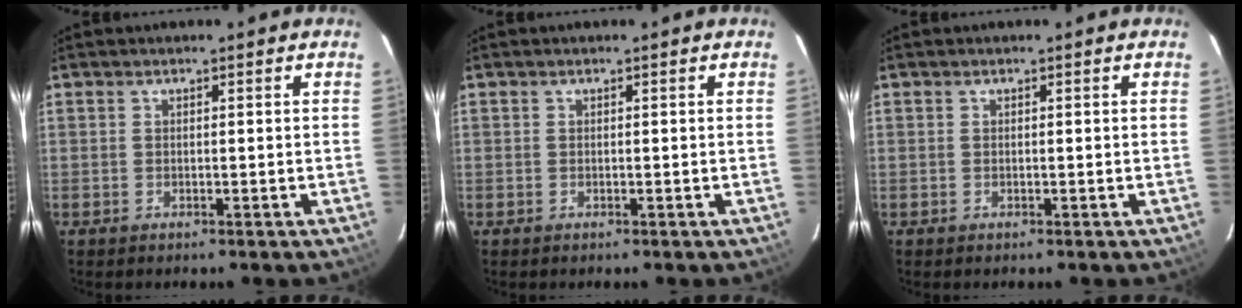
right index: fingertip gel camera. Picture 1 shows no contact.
{"total": 0.0}
{"total": 0.0}